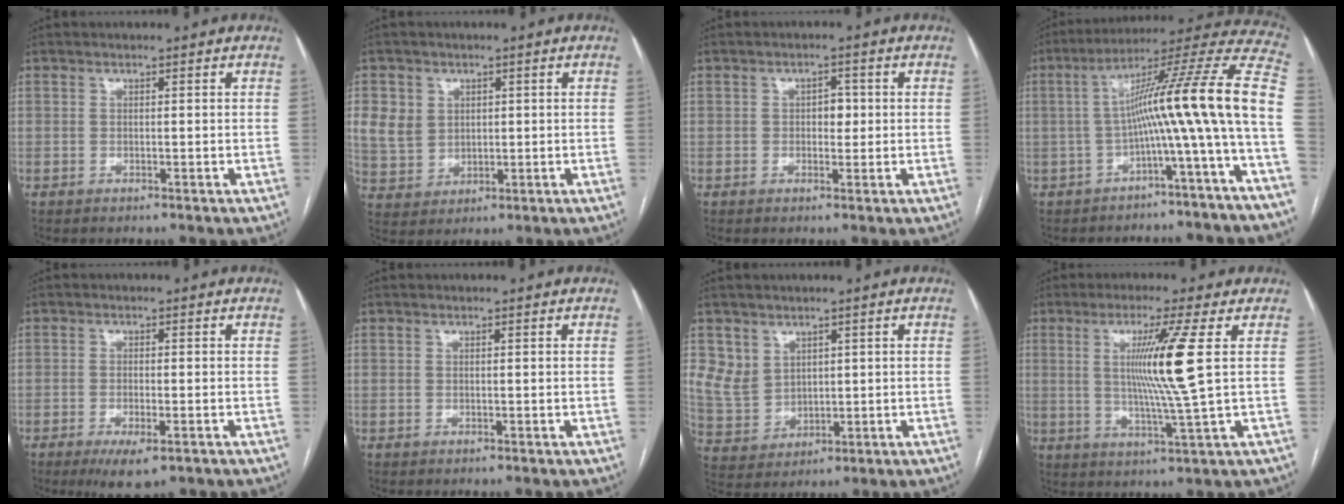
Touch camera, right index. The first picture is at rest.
{"total": 6.6, "force": [1.9, 5.8, 2.5], "torque": [-0.054, 0.012, 0.051]}
{"total": 2.5, "force": [0.1, 1.5, 1.9], "torque": [-0.023, 0.007, 0.001]}
{"total": 17.1, "force": [-2.9, -2.0, 16.7], "torque": [-0.228, 0.041, -0.056]}
{"total": 5.4, "force": [-3.1, 1.3, 4.3], "torque": [-0.070, -0.012, -0.044]}
{"total": 0.0}
{"total": 6.1, "force": [2.8, 5.1, 1.8], "torque": [-0.048, 0.011, 0.074]}
{"total": 9.8, "force": [1.8, -2.3, 9.4], "torque": [-0.172, -0.011, 0.040]}